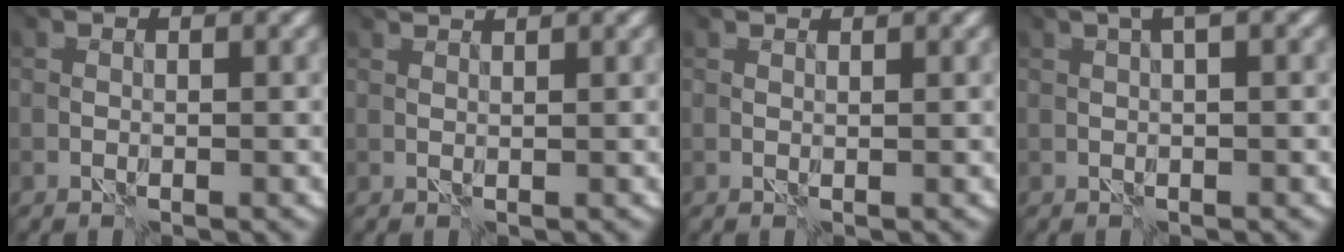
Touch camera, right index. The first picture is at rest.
{"total": 2.9, "force": [2.7, 0.2, 0.8], "torque": [-0.017, 0.009, 0.038]}
{"total": 1.4, "force": [1.3, 0.3, 0.3], "torque": [-0.009, 0.000, 0.022]}
{"total": 1.9, "force": [0.7, 0.0, 1.8], "torque": [0.001, 0.013, 0.004]}